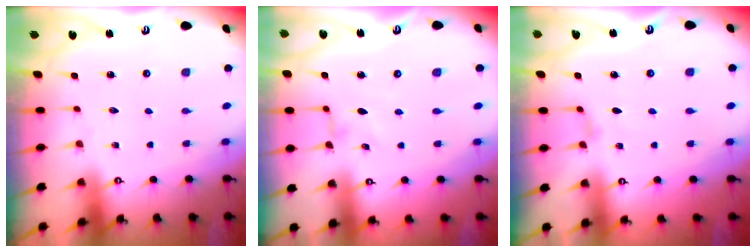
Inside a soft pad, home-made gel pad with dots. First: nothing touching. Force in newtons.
{"total": 0.6, "press": 0.5, "slide": 0.2}
{"total": 0.8, "press": 0.7, "slide": 0.3}